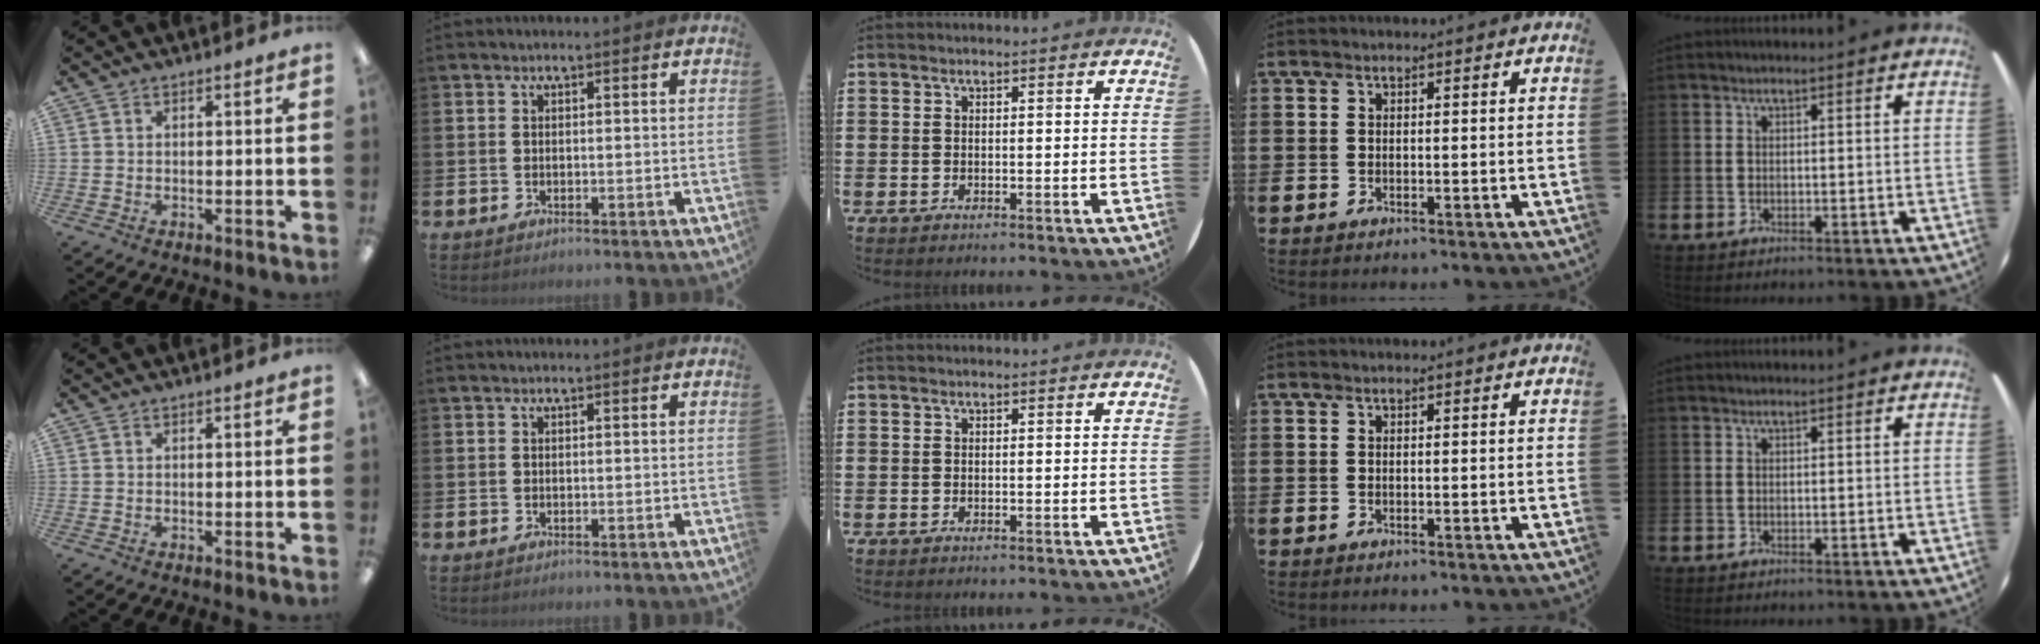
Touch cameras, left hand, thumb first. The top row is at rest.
{}